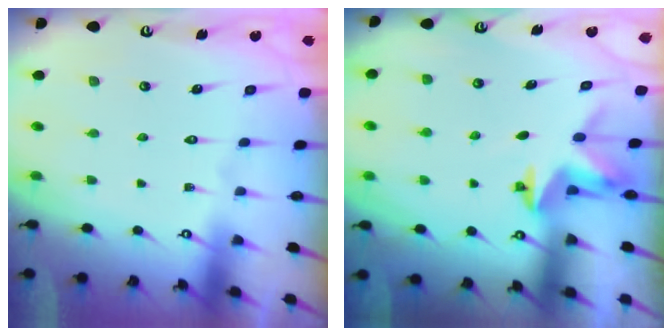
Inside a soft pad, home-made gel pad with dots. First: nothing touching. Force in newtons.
{"total": 3.3, "press": 3.3, "slide": 0.2}